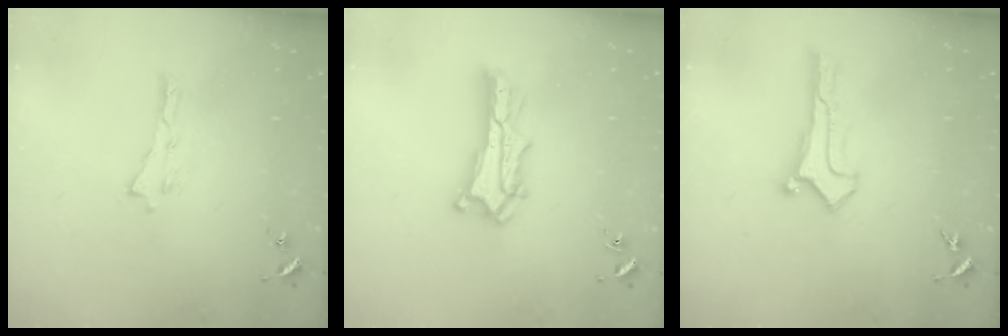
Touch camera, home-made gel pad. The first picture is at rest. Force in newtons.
{"total": 4.6, "press": 4.6, "slide": 0.4}
{"total": 0.0}